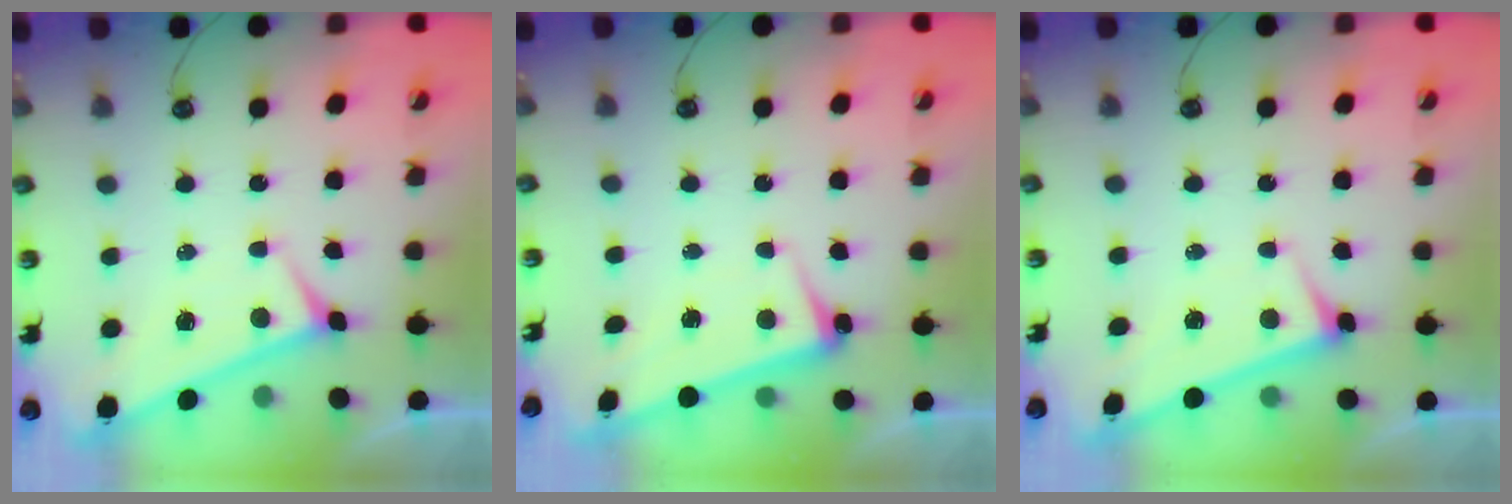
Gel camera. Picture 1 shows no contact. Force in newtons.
{"total": 2.4, "press": 2.2, "slide": 0.9}
{"total": 3.0, "press": 3.0, "slide": 0.1}